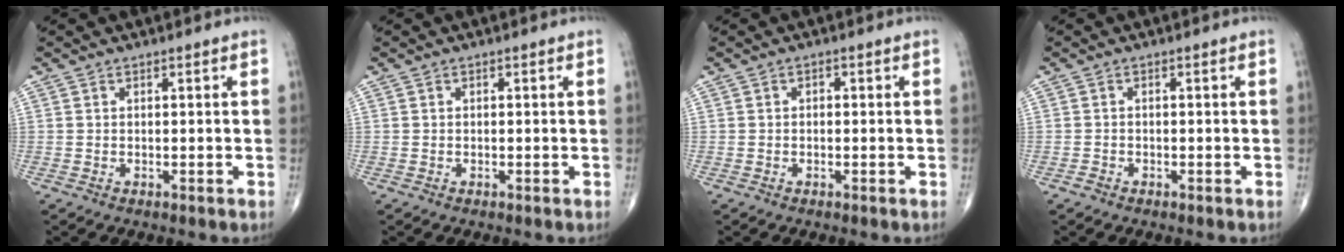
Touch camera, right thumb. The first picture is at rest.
{"total": 0.0}
{"total": 0.8, "force": [-0.1, 0.6, 0.5], "torque": [-0.003, 0.003, -0.006]}
{"total": 0.6, "force": [-0.4, 0.4, 0.2], "torque": [-0.004, 0.004, -0.007]}